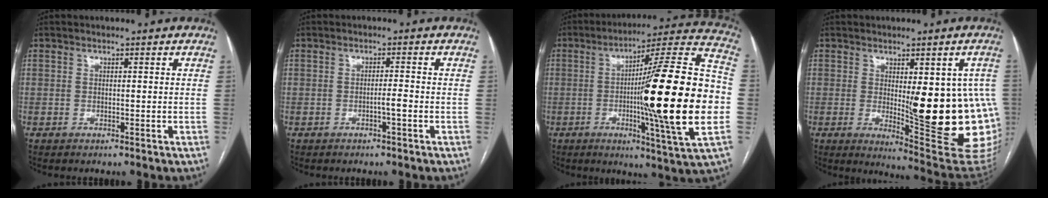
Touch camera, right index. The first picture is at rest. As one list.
[{"total": 1.5, "force": [-0.7, -0.1, 1.3], "torque": [-0.024, 0.001, -0.012]}, {"total": 26.9, "force": [-3.1, -0.4, 26.7], "torque": [-0.358, -0.008, -0.062]}, {"total": 20.0, "force": [-1.3, 4.4, 19.5], "torque": [-0.165, -0.006, 0.007]}]